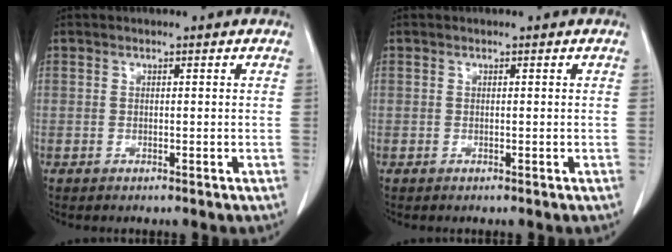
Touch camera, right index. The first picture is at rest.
{"total": 0.0}